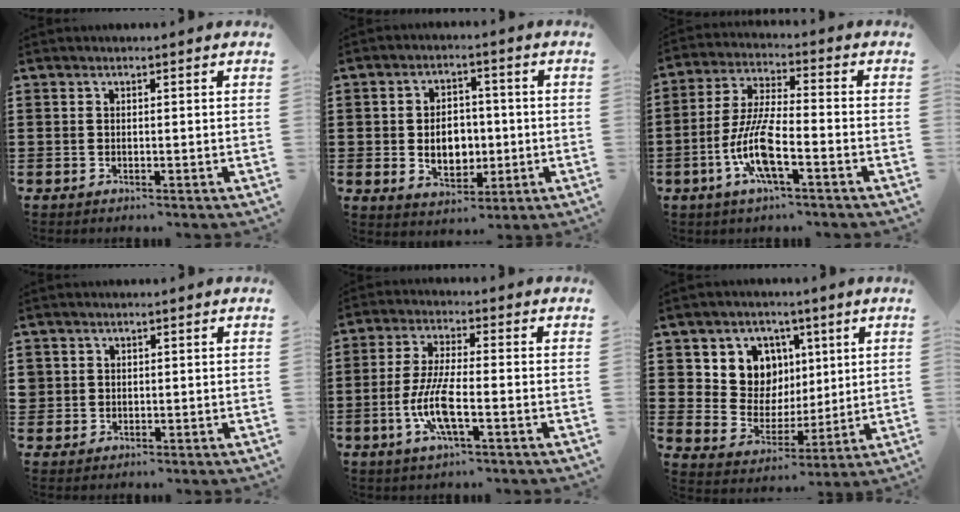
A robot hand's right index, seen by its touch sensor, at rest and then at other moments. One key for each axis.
{"total": 6.2, "fx": -0.6, "fy": 4.6, "fz": 4.1, "tx": -0.061, "ty": 0.002, "tz": -0.015}
{"total": 9.3, "fx": -3.8, "fy": 2.0, "fz": 8.2, "tx": -0.188, "ty": -0.012, "tz": -0.078}
{"total": 1.4, "fx": 0.2, "fy": 1.4, "fz": 0.1, "tx": -0.008, "ty": 0.007, "tz": 0.003}
{"total": 7.7, "fx": -2.5, "fy": 1.9, "fz": 7.1, "tx": -0.158, "ty": -0.012, "tz": -0.053}
{"total": 8.3, "fx": 3.3, "fy": 7.5, "fz": 1.6, "tx": -0.064, "ty": -0.021, "tz": 0.063}